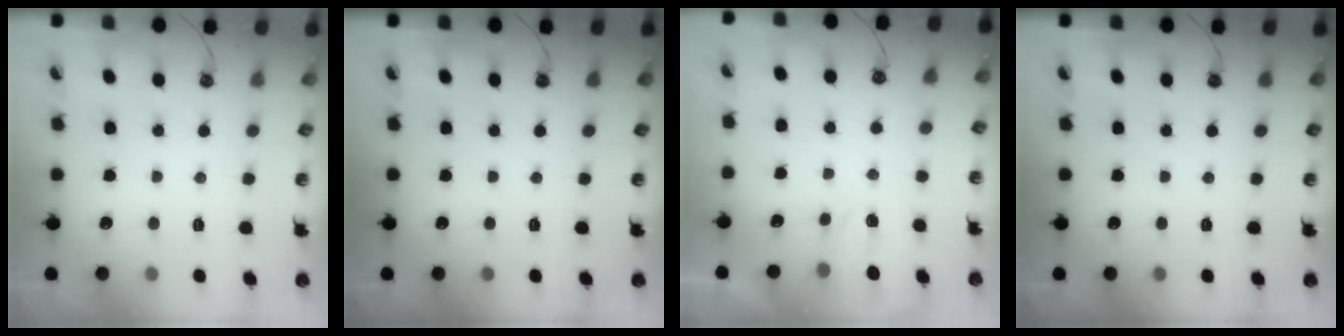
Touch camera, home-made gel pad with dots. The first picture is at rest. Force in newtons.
{"total": 0.0}
{"total": 2.0, "press": 2.0, "slide": 0.4}
{"total": 0.0}